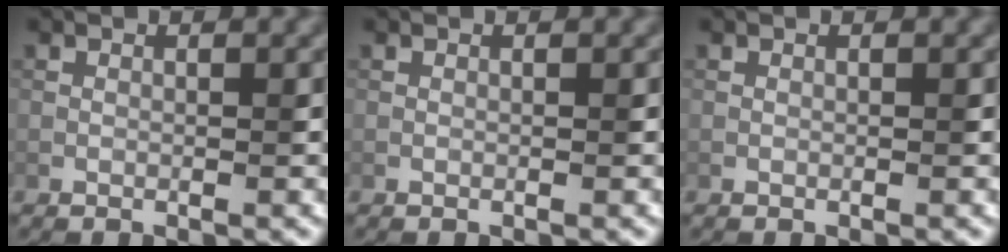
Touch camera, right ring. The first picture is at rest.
{"total": 0.0}
{"total": 0.0}